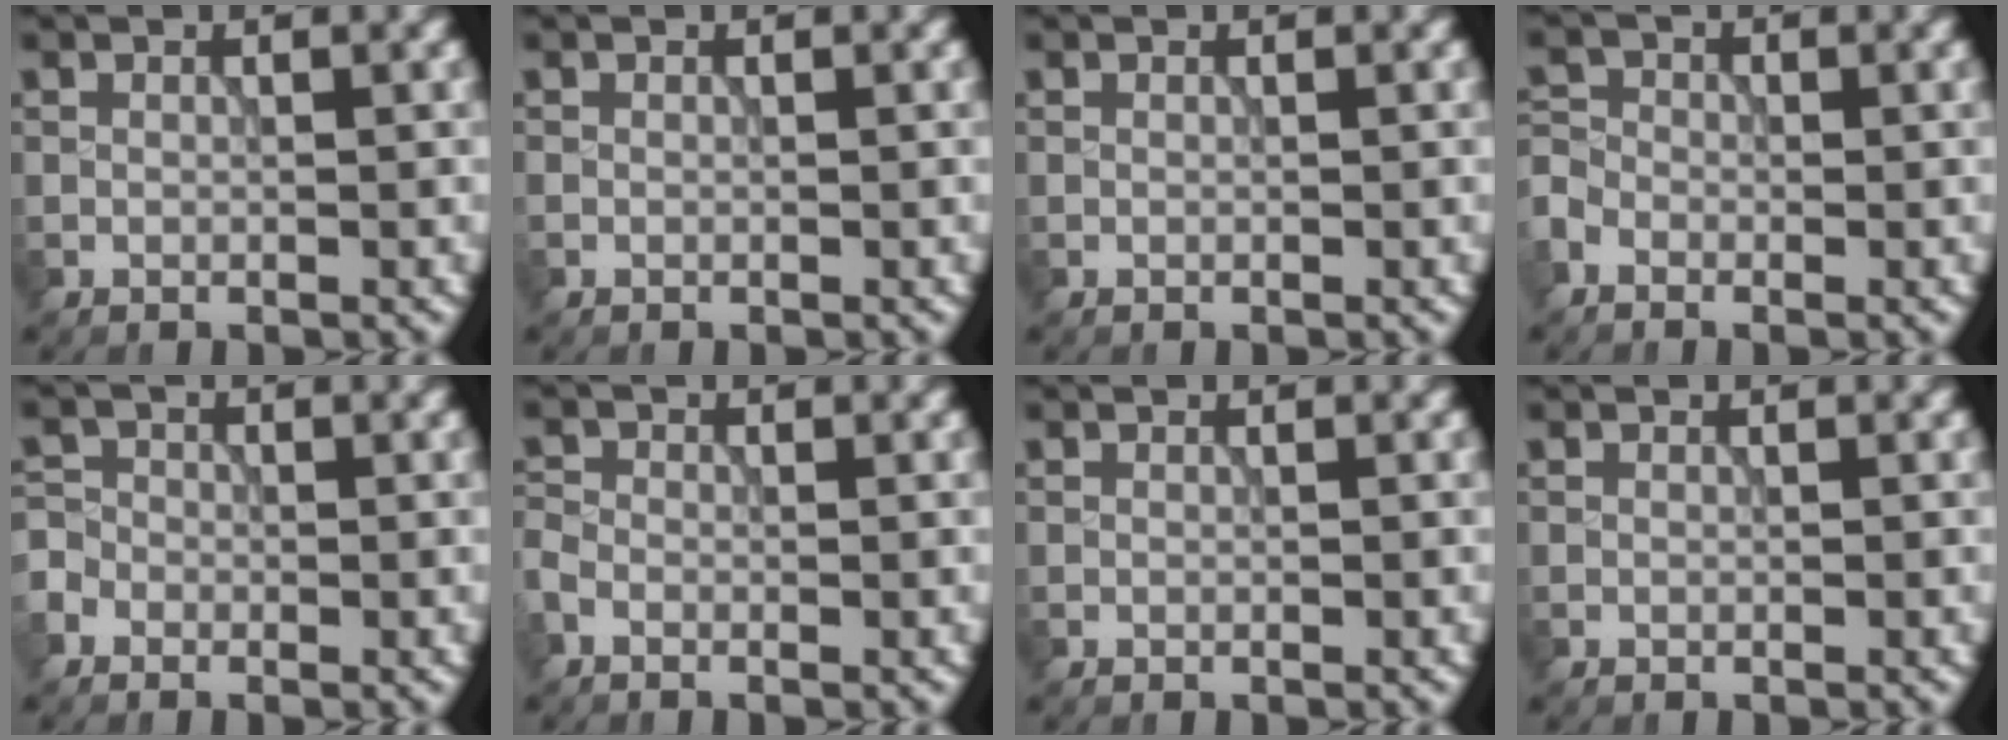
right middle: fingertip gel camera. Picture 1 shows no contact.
{"total": 0.0}
{"total": 0.0}
{"total": 2.4, "force": [-1.4, 1.7, 1.0], "torque": [-0.028, 0.000, -0.032]}
{"total": 2.4, "force": [-1.3, 1.8, 0.7], "torque": [-0.014, 0.006, -0.029]}
{"total": 1.4, "force": [-0.8, 0.8, 0.7], "torque": [-0.018, 0.000, -0.029]}
{"total": 0.0}
{"total": 0.0}